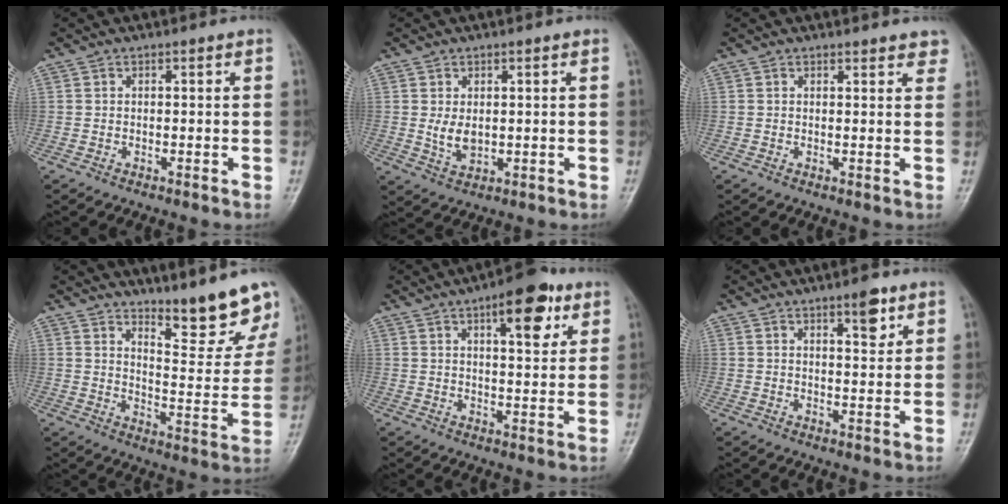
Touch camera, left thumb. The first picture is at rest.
{"total": 3.8, "force": [0.5, 2.4, 2.9], "torque": [-0.045, -0.012, 0.017]}
{"total": 3.1, "force": [2.7, 1.1, 1.1], "torque": [0.009, -0.011, 0.023]}
{"total": 13.2, "force": [10.7, 2.8, 7.3], "torque": [-0.063, -0.087, 0.156]}
{"total": 10.9, "force": [5.4, 4.1, 8.4], "torque": [-0.093, -0.020, 0.073]}
{"total": 5.0, "force": [3.0, 1.6, 3.6], "torque": [-0.041, -0.018, 0.044]}